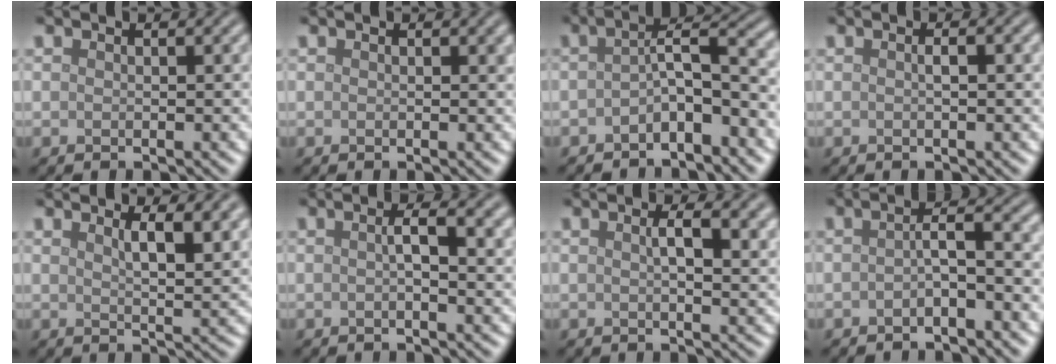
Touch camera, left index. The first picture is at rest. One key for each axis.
{"total": 0.5, "fx": 0.2, "fy": 0.4, "fz": 0.3, "tx": -0.001, "ty": -0.002, "tz": 0.001}
{"total": 4.5, "fx": -1.8, "fy": 1.4, "fz": 3.9, "tx": -0.062, "ty": 0.015, "tz": -0.039}
{"total": 1.5, "fx": 0.1, "fy": 0.3, "fz": 1.5, "tx": -0.025, "ty": 0.003, "tz": 0.001}
{"total": 4.9, "fx": 2.4, "fy": 1.6, "fz": 4.0, "tx": -0.053, "ty": 0.001, "tz": 0.035}
{"total": 3.5, "fx": 0.5, "fy": 0.8, "fz": 3.4, "tx": -0.053, "ty": 0.004, "tz": 0.005}
{"total": 4.3, "fx": 1.3, "fy": 1.4, "fz": 3.9, "tx": -0.053, "ty": 0.005, "tz": 0.018}
{"total": 2.7, "fx": -0.7, "fy": 0.6, "fz": 2.5, "tx": -0.044, "ty": 0.010, "tz": -0.019}